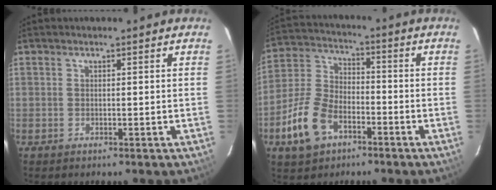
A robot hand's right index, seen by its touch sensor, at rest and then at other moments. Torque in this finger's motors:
{"motor_torque": [1.00, -0.95, 0.60, 0.14]}